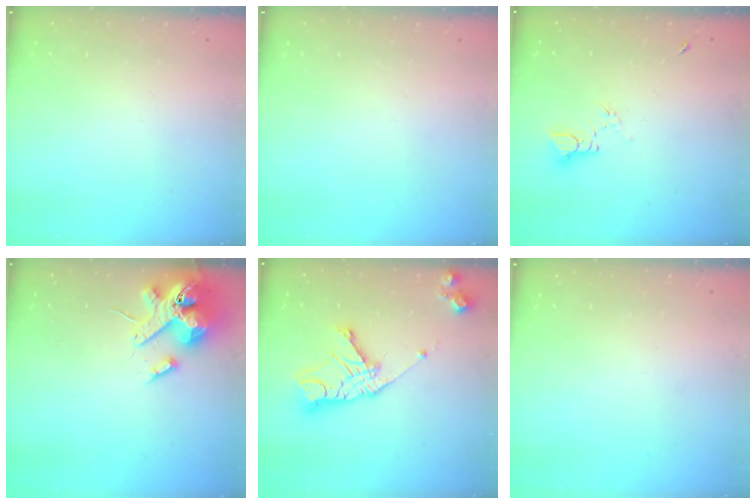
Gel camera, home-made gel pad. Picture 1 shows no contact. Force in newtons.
{"total": 0.0}
{"total": 3.9, "press": 3.9, "slide": 0.3}
{"total": 14.5, "press": 14.3, "slide": 2.3}
{"total": 15.5, "press": 15.4, "slide": 1.6}
{"total": 0.0}